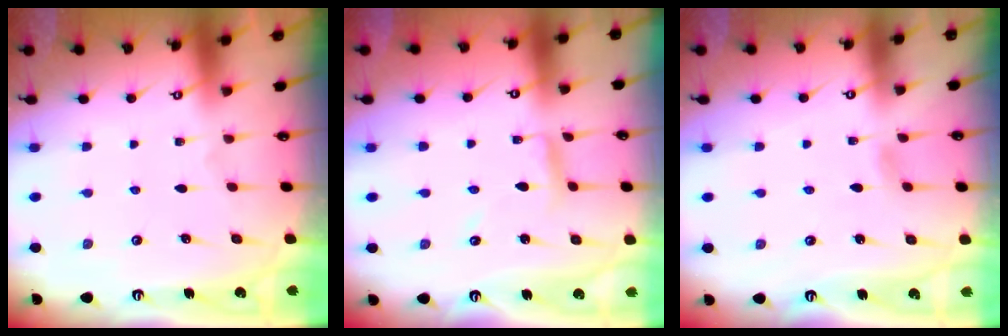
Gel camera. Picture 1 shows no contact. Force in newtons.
{"total": 5.1, "press": 5.1, "slide": 0.4}
{"total": 3.2, "press": 3.2, "slide": 0.4}